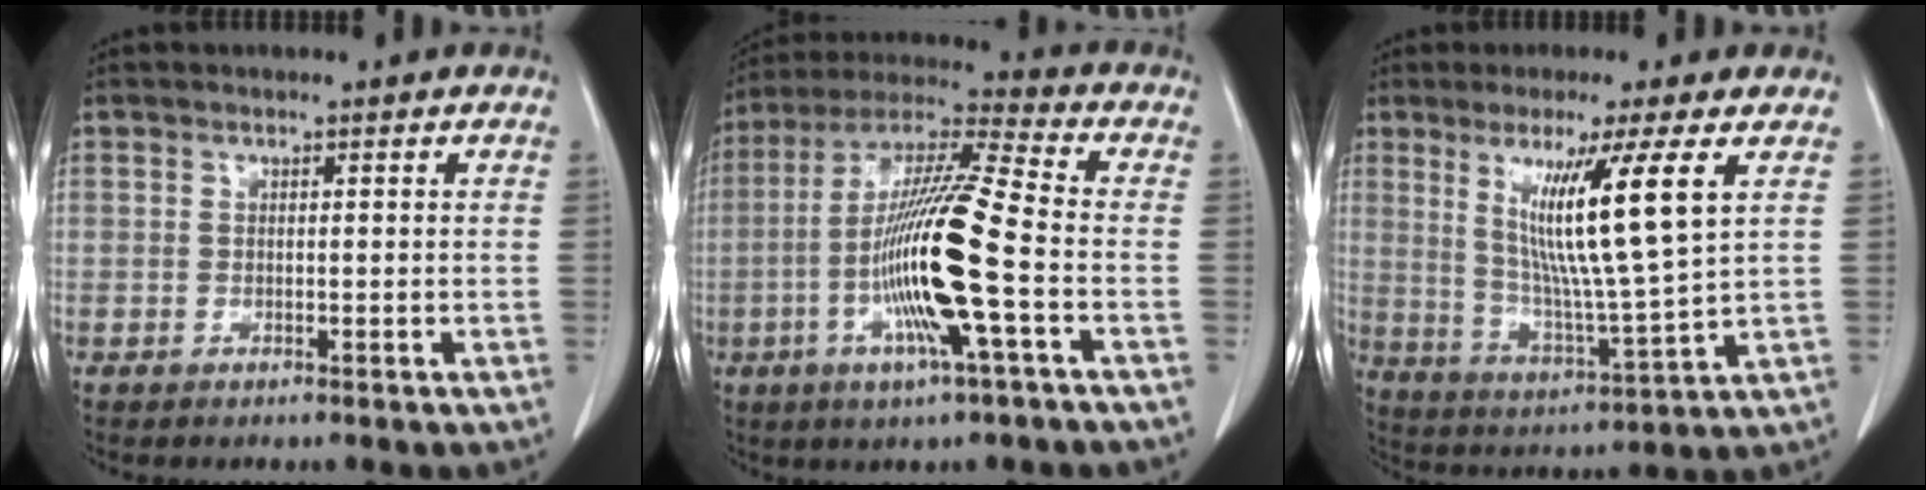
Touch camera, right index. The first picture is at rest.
{"total": 16.5, "force": [-4.0, 0.1, 16.0], "torque": [-0.316, -0.006, -0.084]}
{"total": 13.4, "force": [4.8, -1.3, 12.4], "torque": [-0.223, -0.025, 0.088]}